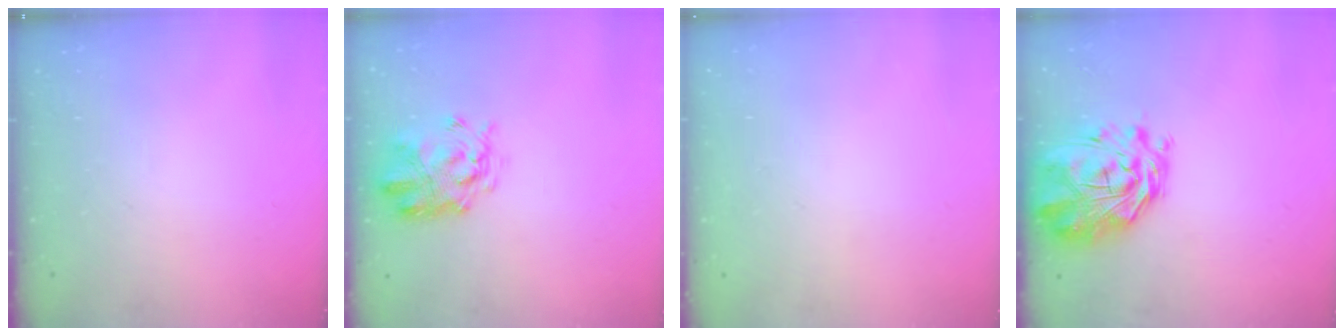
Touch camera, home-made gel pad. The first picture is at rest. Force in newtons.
{"total": 3.7, "press": 3.5, "slide": 1.4}
{"total": 1.7, "press": 1.7, "slide": 0.2}
{"total": 3.5, "press": 3.1, "slide": 1.5}